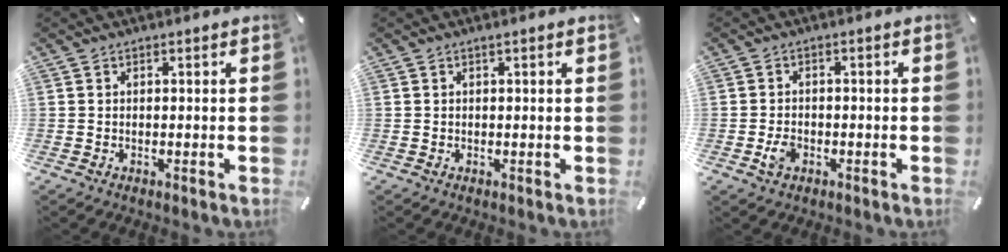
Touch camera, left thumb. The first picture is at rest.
{"total": 1.2, "force": [0.3, 0.2, 1.1], "torque": [-0.020, 0.000, 0.004]}
{"total": 3.3, "force": [-1.2, 2.4, 1.9], "torque": [-0.045, 0.001, -0.024]}